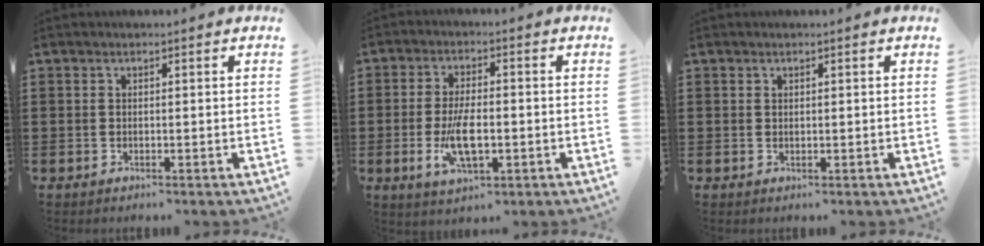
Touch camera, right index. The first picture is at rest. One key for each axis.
{"total": 7.2, "fx": -1.6, "fy": 2.7, "fz": 6.5, "tx": -0.146, "ty": -0.012, "tz": -0.032}
{"total": 0.5, "fx": 0.4, "fy": 0.3, "fz": 0.1, "tx": -0.002, "ty": 0.002, "tz": 0.008}